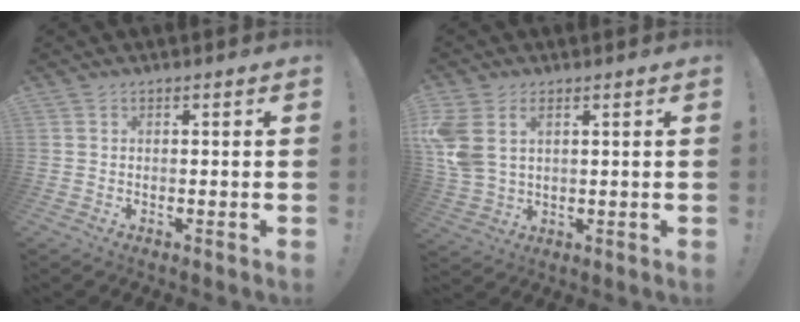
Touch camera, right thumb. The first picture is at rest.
{"total": 7.6, "force": [3.4, 4.8, 4.7], "torque": [-0.102, -0.013, 0.065]}